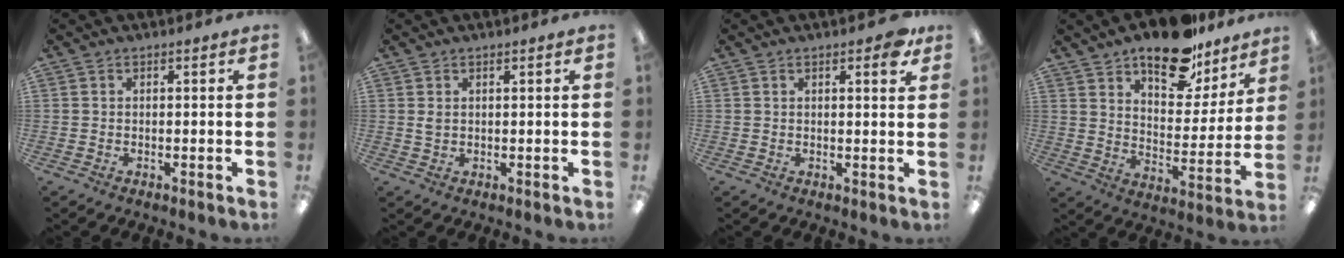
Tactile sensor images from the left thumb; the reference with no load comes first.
{"total": 1.0, "force": [0.5, 0.5, 0.7], "torque": [-0.016, 0.003, 0.008]}
{"total": 3.6, "force": [2.2, 1.3, 2.6], "torque": [-0.033, -0.006, 0.033]}
{"total": 17.7, "force": [13.4, 7.8, 8.5], "torque": [-0.123, -0.084, 0.231]}